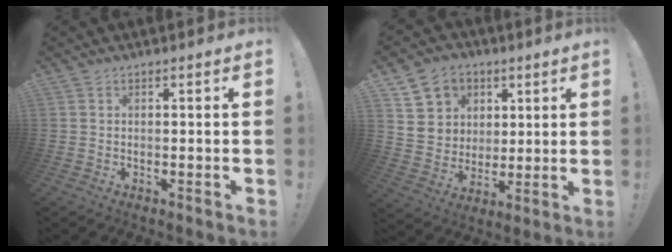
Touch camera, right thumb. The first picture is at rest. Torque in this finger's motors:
{"motor_torque": [-0.13, 0.47, 0.23, 0.15, 0.03]}